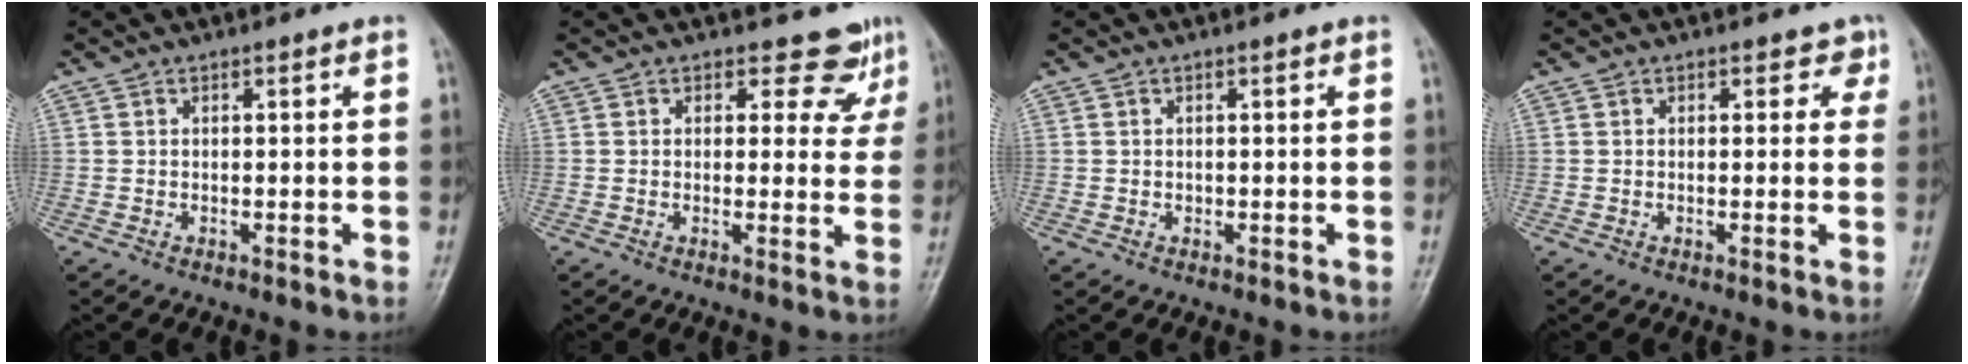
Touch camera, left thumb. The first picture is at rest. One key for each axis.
{"total": 5.5, "fx": 4.3, "fy": 3.3, "fz": 0.7, "tx": 0.025, "ty": -0.028, "tz": 0.036}
{"total": 0.5, "fx": 0.0, "fy": 0.4, "fz": 0.2, "tx": 0.001, "ty": 0.001, "tz": -0.001}
{"total": 2.3, "fx": 1.2, "fy": 1.7, "fz": 1.0, "tx": 0.017, "ty": -0.002, "tz": 0.007}